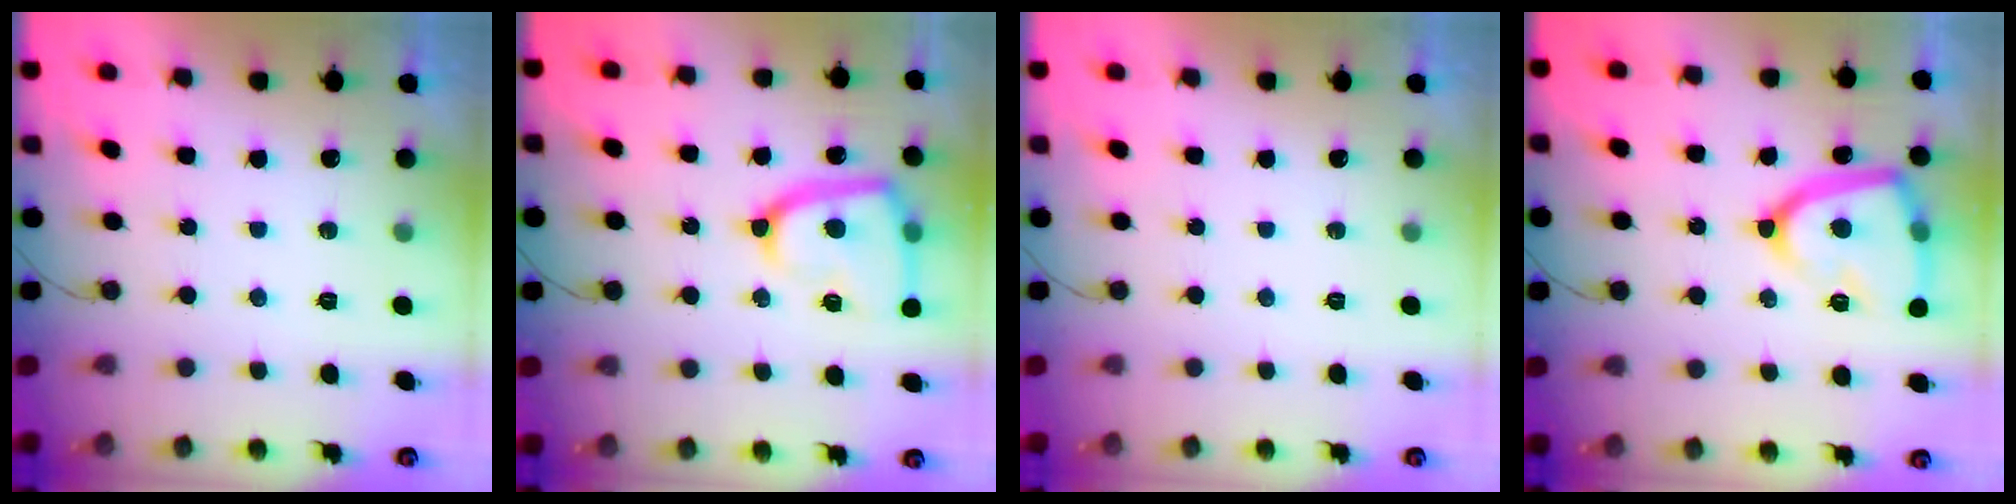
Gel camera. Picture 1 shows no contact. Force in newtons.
{"total": 16.7, "press": 16.7, "slide": 1.3}
{"total": 0.0}
{"total": 17.4, "press": 17.3, "slide": 1.7}